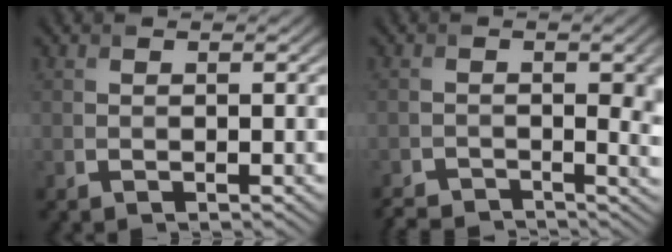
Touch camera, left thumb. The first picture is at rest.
{"total": 4.2, "force": [-2.8, 1.1, 3.0], "torque": [-0.045, -0.003, -0.048]}